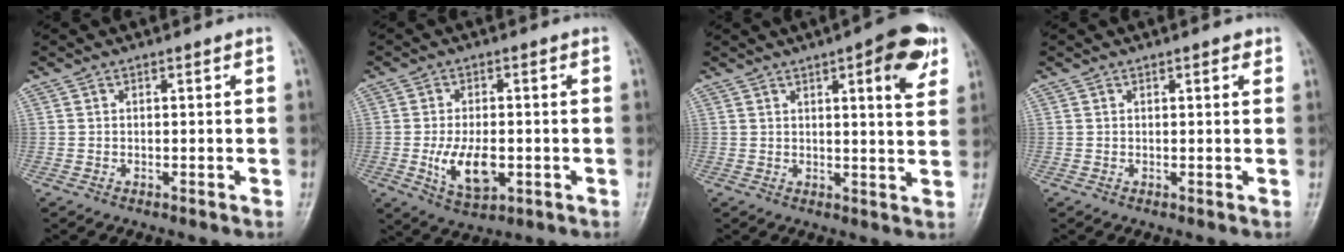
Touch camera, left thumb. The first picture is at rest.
{"total": 8.8, "force": [-1.9, 4.8, 7.1], "torque": [-0.120, -0.004, -0.025]}
{"total": 10.1, "force": [4.8, 2.8, 8.5], "torque": [-0.087, -0.015, 0.056]}
{"total": 1.6, "force": [0.8, 0.8, 1.1], "torque": [-0.006, -0.001, 0.010]}